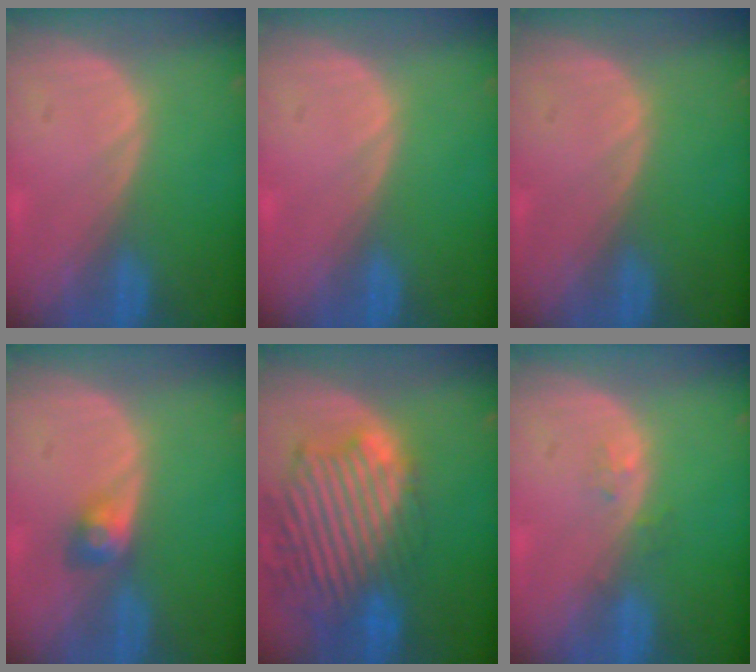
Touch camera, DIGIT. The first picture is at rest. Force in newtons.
{"total": 0.0}
{"total": 0.0}
{"total": 3.0, "press": 2.6, "slide": 1.5}
{"total": 13.9, "press": 11.8, "slide": 7.3}
{"total": 1.2, "press": 1.2, "slide": 0.1}